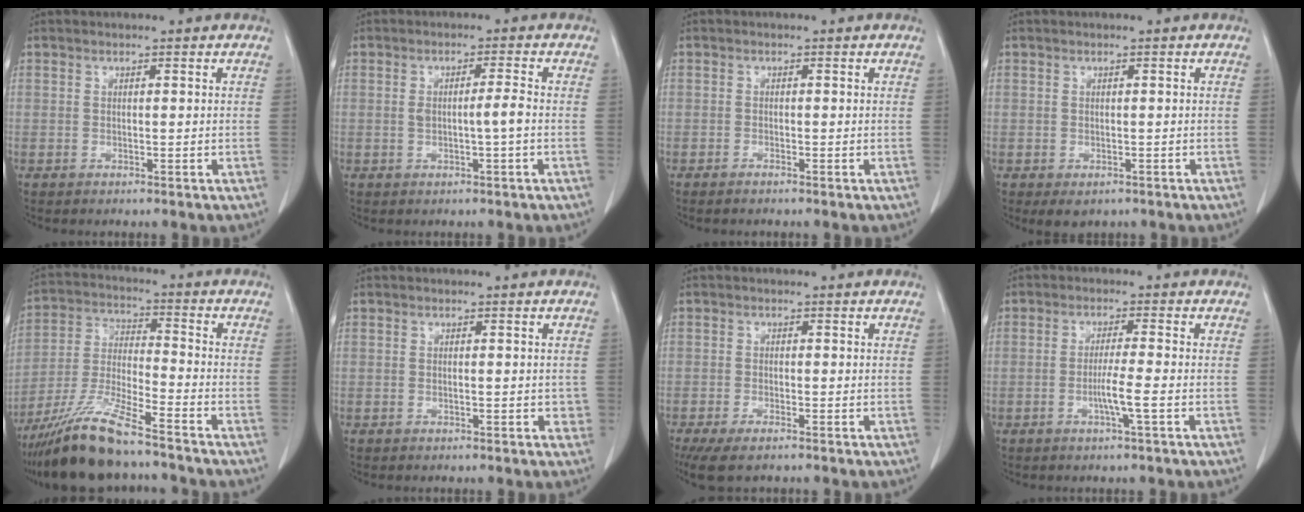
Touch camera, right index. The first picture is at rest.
{"total": 3.1, "force": [-0.4, 0.0, 3.1], "torque": [-0.060, 0.001, -0.004]}
{"total": 0.8, "force": [-0.7, 0.0, 0.3], "torque": [-0.009, -0.001, -0.012]}
{"total": 2.4, "force": [-1.4, 1.6, 1.0], "torque": [-0.010, -0.001, -0.009]}
{"total": 12.3, "force": [-9.8, 0.8, 7.4], "torque": [-0.152, -0.024, -0.183]}
{"total": 1.6, "force": [-0.2, 0.8, 1.4], "torque": [-0.016, 0.001, -0.003]}
{"total": 4.6, "force": [-3.4, 1.2, 2.8], "torque": [-0.050, -0.010, -0.055]}
{"total": 3.7, "force": [-1.2, -0.7, 3.5], "torque": [-0.067, -0.006, -0.025]}